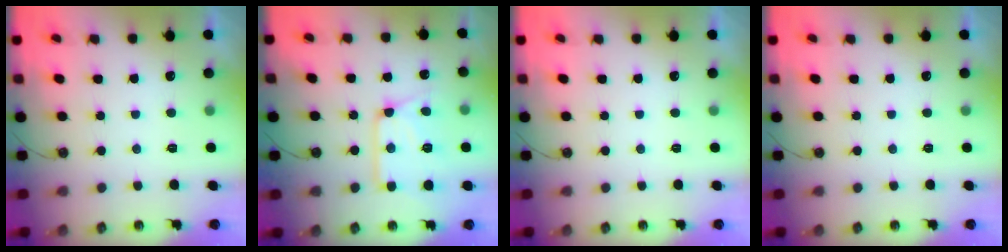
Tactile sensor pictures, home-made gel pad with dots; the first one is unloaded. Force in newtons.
{"total": 13.5, "press": 13.4, "slide": 1.4}
{"total": 0.0}
{"total": 0.0}